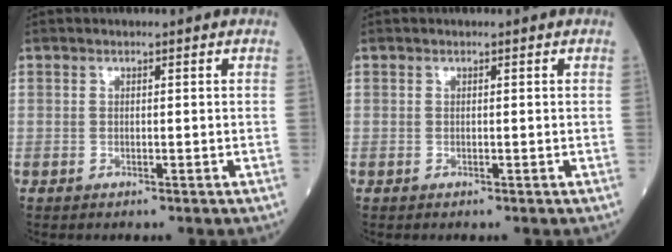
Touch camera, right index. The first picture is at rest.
{"total": 0.0}